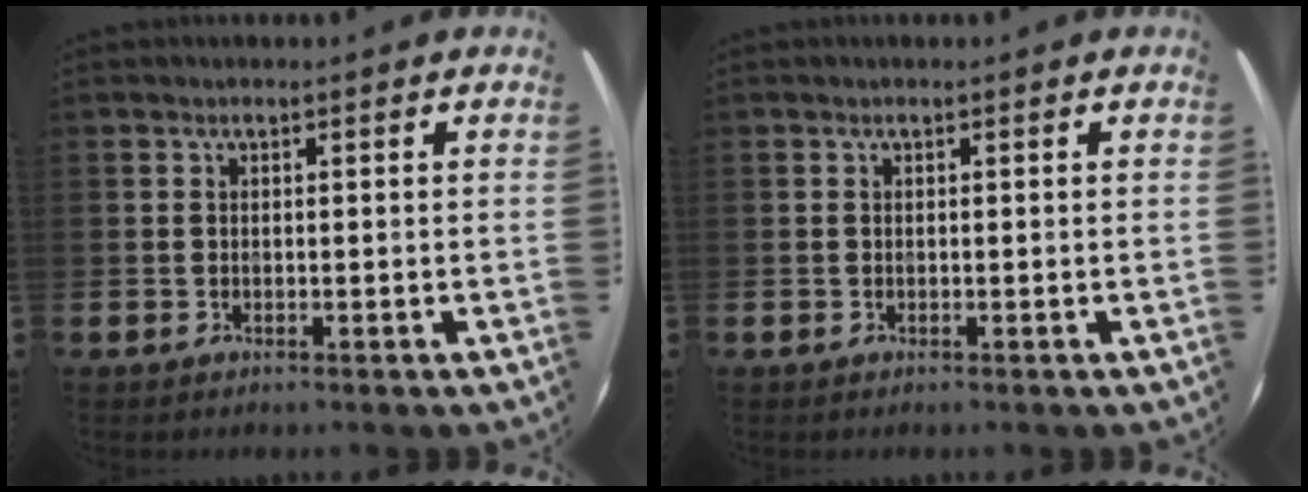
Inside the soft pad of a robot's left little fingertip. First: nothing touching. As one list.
[{"total": 0.0}]